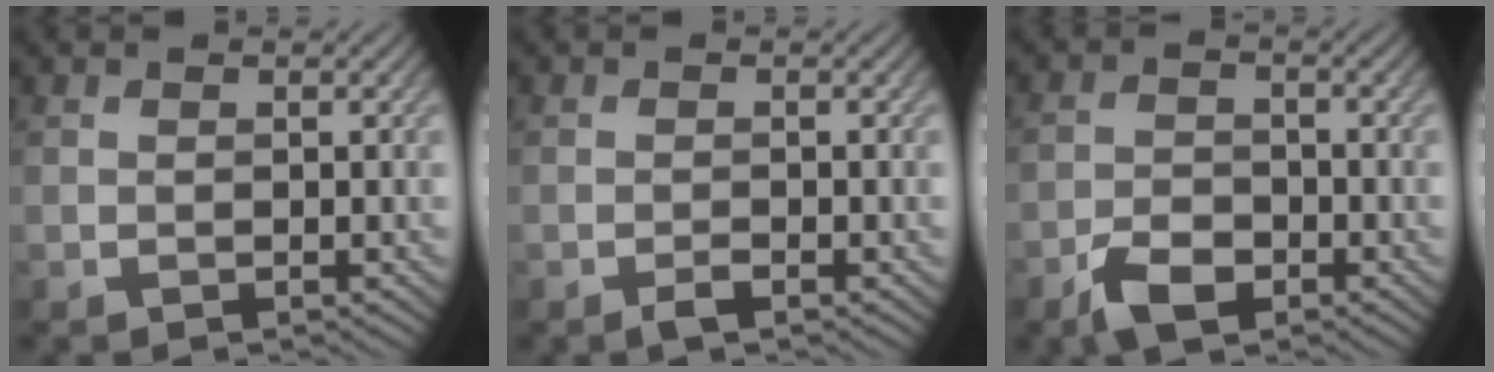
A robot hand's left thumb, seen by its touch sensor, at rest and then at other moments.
{"total": 1.1, "force": [-0.8, 0.2, 0.8], "torque": [-0.016, 0.001, -0.016]}
{"total": 4.8, "force": [-3.0, 2.5, 2.7], "torque": [-0.053, -0.004, -0.063]}